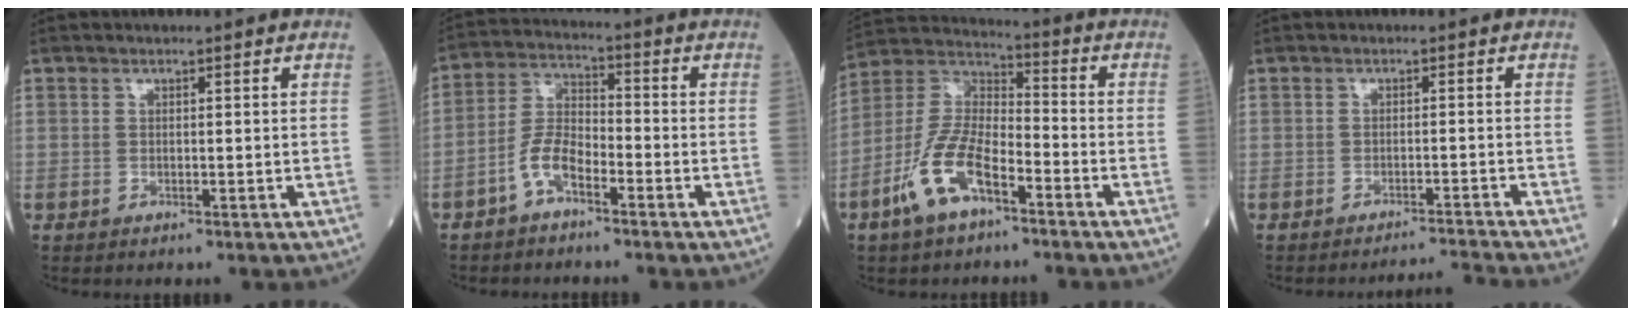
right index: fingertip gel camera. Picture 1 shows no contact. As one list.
[{"total": 6.3, "force": [-3.5, 2.6, 4.5], "torque": [-0.100, 0.013, -0.074]}, {"total": 11.9, "force": [-6.2, 4.5, 9.1], "torque": [-0.203, 0.007, -0.121]}, {"total": 4.5, "force": [-3.7, -2.6, -0.5], "torque": [0.006, -0.002, -0.056]}]